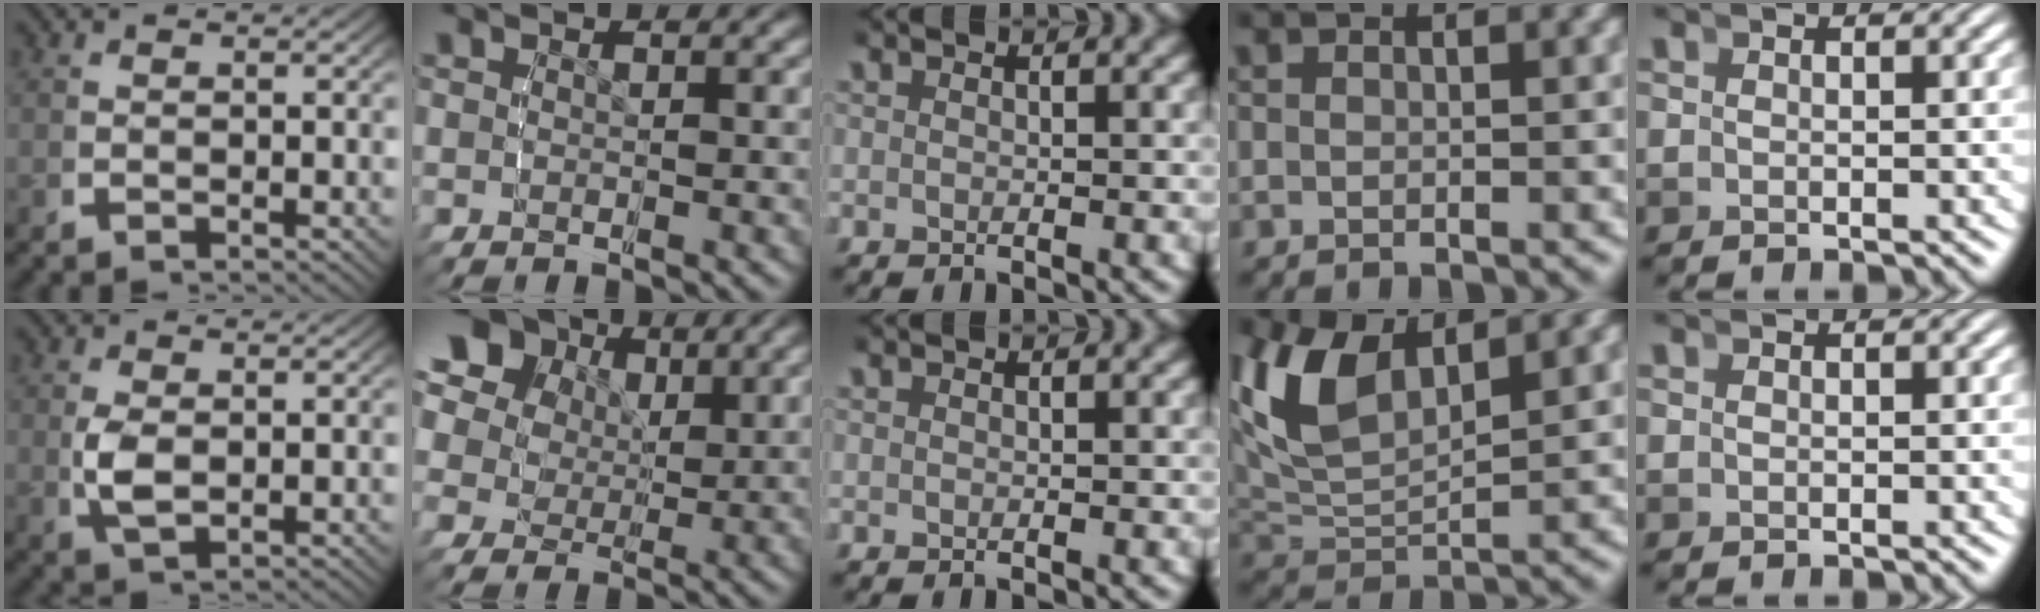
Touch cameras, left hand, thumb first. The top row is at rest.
{"thumb": {"total": 3.1, "force": [0.3, 1.8, 2.5], "torque": [-0.068, -0.011, 0.020]}, "index": {"total": 13.0, "force": [5.5, 10.0, 6.2], "torque": [-0.121, 0.011, 0.077]}, "ring": {"total": 7.0, "force": [2.5, 4.3, 5.0], "torque": [-0.128, -0.015, 0.055]}}